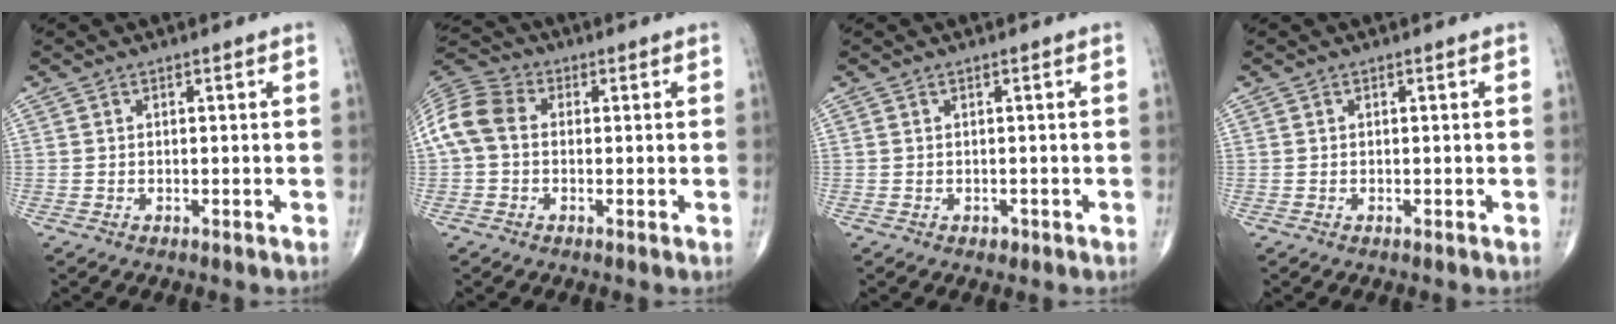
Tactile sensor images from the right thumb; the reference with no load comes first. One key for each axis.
{"total": 9.1, "fx": 0.5, "fy": 6.8, "fz": 6.1, "tx": -0.127, "ty": 0.030, "tz": -0.001}
{"total": 0.7, "fx": -0.2, "fy": 0.5, "fz": 0.4, "tx": -0.006, "ty": -0.001, "tz": 0.000}
{"total": 0.0}